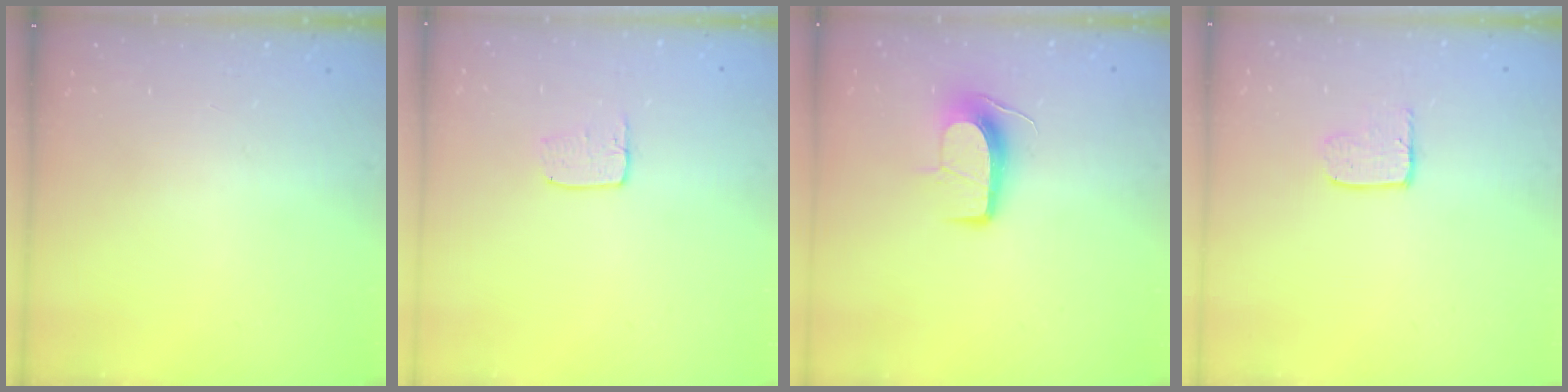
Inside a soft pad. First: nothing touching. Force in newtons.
{"total": 5.4, "press": 5.4, "slide": 0.3}
{"total": 9.9, "press": 9.9, "slide": 0.2}
{"total": 3.9, "press": 3.9, "slide": 0.4}